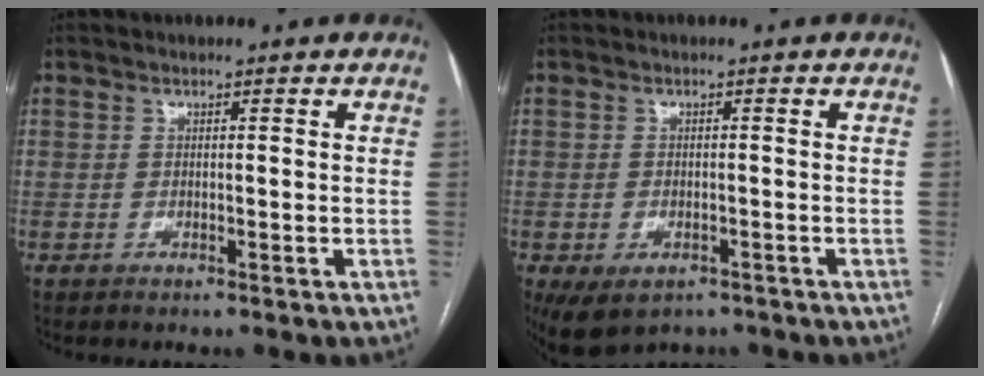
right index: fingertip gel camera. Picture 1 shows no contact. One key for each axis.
{"total": 7.2, "fx": -4.3, "fy": 4.4, "fz": 3.6, "tx": -0.066, "ty": -0.003, "tz": -0.059}